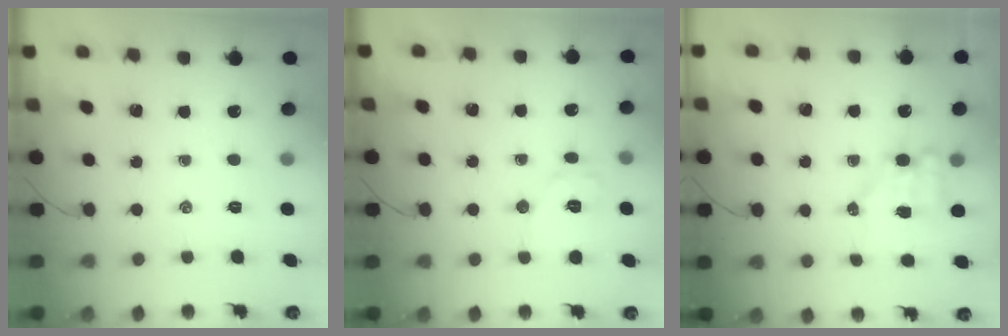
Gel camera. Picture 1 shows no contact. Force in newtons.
{"total": 7.7, "press": 7.7, "slide": 0.4}
{"total": 5.1, "press": 5.0, "slide": 0.8}